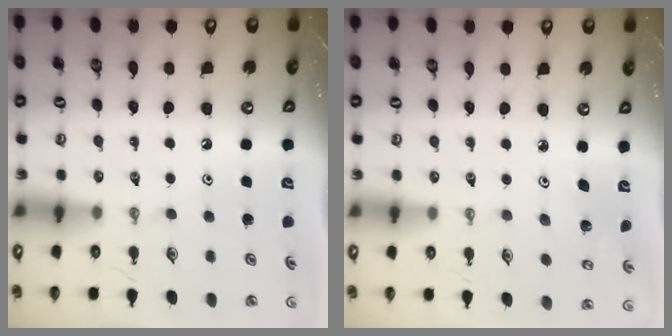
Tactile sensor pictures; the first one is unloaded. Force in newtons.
{"total": 2.4, "press": 2.4, "slide": 0.2}